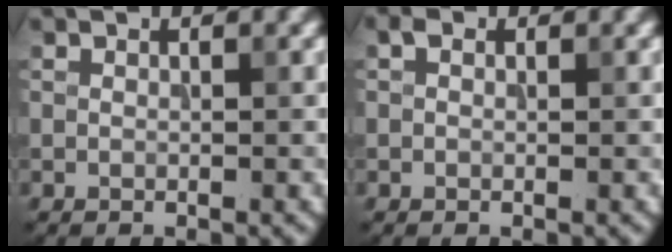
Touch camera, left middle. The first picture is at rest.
{"total": 0.7, "force": [0.2, 0.5, 0.4], "torque": [-0.003, 0.000, 0.000]}